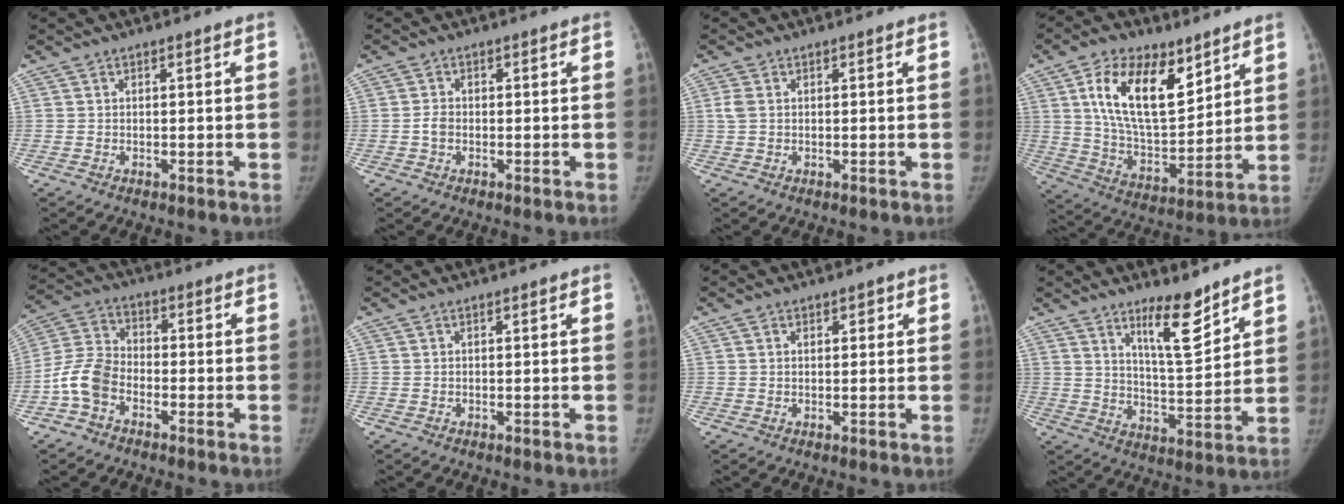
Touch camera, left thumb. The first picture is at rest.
{"total": 1.9, "force": [-0.5, 1.4, 1.1], "torque": [-0.018, 0.007, -0.011]}
{"total": 2.0, "force": [0.3, 1.5, 1.4], "torque": [-0.039, 0.003, 0.005]}
{"total": 17.7, "force": [8.4, 9.1, 12.7], "torque": [-0.183, -0.046, 0.159]}
{"total": 8.4, "force": [-3.7, 5.7, 4.9], "torque": [-0.099, 0.028, -0.082]}
{"total": 0.0}
{"total": 1.6, "force": [0.7, 1.1, 1.0], "torque": [-0.003, -0.001, 0.009]}
{"total": 9.9, "force": [7.1, 2.3, 6.5], "torque": [-0.089, -0.067, 0.124]}